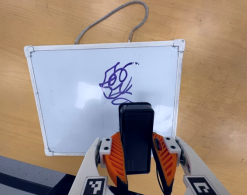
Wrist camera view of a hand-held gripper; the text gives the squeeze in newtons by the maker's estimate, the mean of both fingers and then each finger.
{"total": 5.8, "left": 5.3, "right": 6.3}